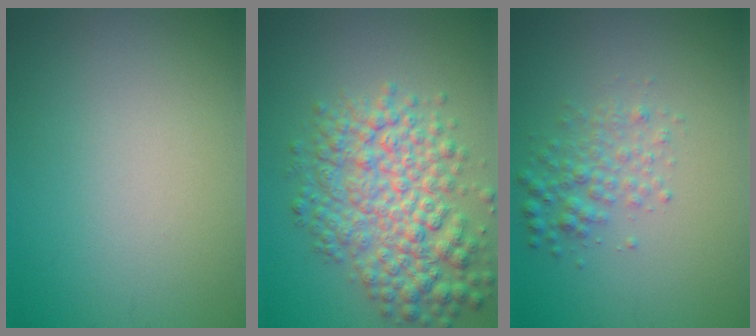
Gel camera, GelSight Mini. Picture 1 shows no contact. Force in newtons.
{"total": 7.0, "press": 7.0, "slide": 0.2}
{"total": 2.5, "press": 2.5, "slide": 0.0}